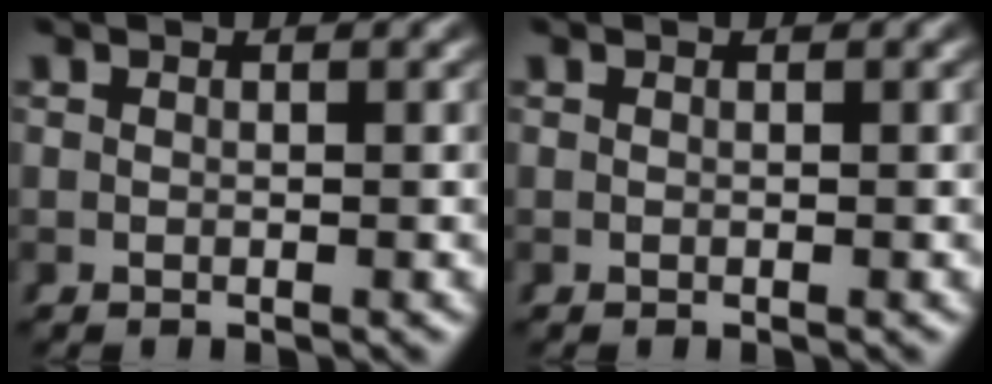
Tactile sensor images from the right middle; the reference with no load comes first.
{"total": 0.0}